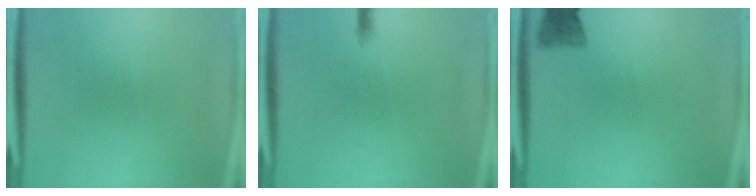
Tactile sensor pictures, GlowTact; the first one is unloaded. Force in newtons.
{"total": 0.6}
{"total": 3.0}